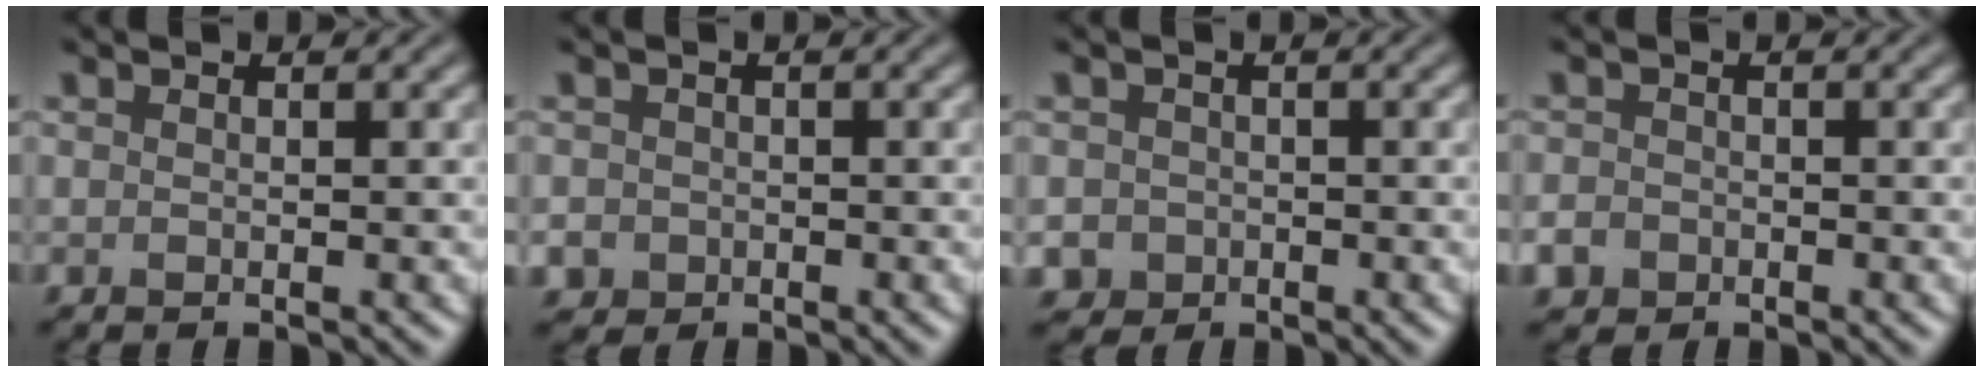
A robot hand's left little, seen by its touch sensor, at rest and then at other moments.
{"total": 4.1, "force": [-2.0, 3.4, 1.0], "torque": [-0.014, -0.018, -0.034]}
{"total": 3.1, "force": [-1.5, 2.7, 0.5], "torque": [0.001, -0.009, -0.027]}
{"total": 2.1, "force": [-1.2, 1.6, 0.6], "torque": [-0.012, -0.002, -0.025]}